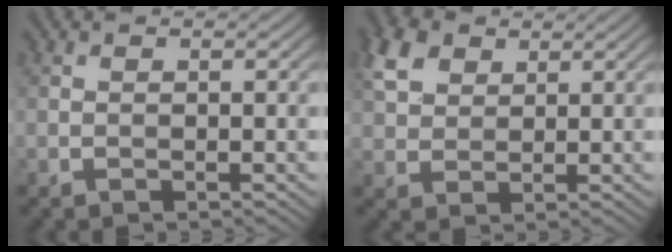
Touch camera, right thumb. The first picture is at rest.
{"total": 5.6, "force": [2.8, 3.7, 3.0], "torque": [-0.082, 0.012, 0.057]}